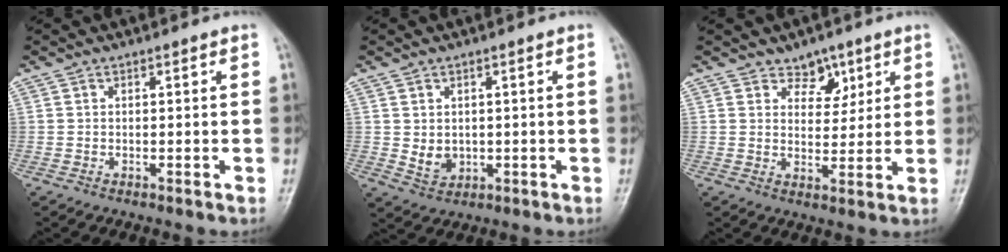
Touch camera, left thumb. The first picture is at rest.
{"total": 3.6, "force": [0.3, 2.9, 2.1], "torque": [-0.024, -0.008, 0.017]}
{"total": 4.9, "force": [3.2, 3.3, 1.6], "torque": [0.009, -0.020, 0.051]}